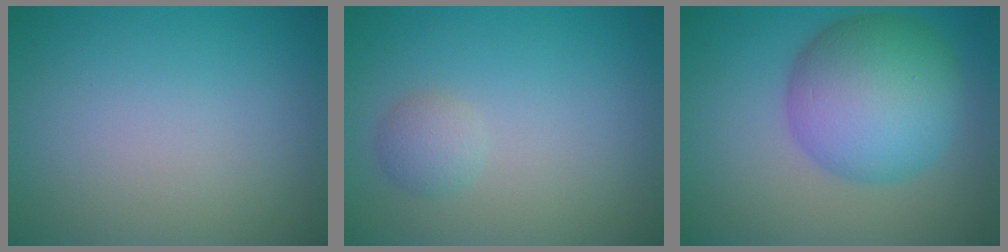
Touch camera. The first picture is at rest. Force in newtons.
{"total": 1.5, "press": 1.5, "slide": 0.0}
{"total": 9.1, "press": 9.1, "slide": 0.2}